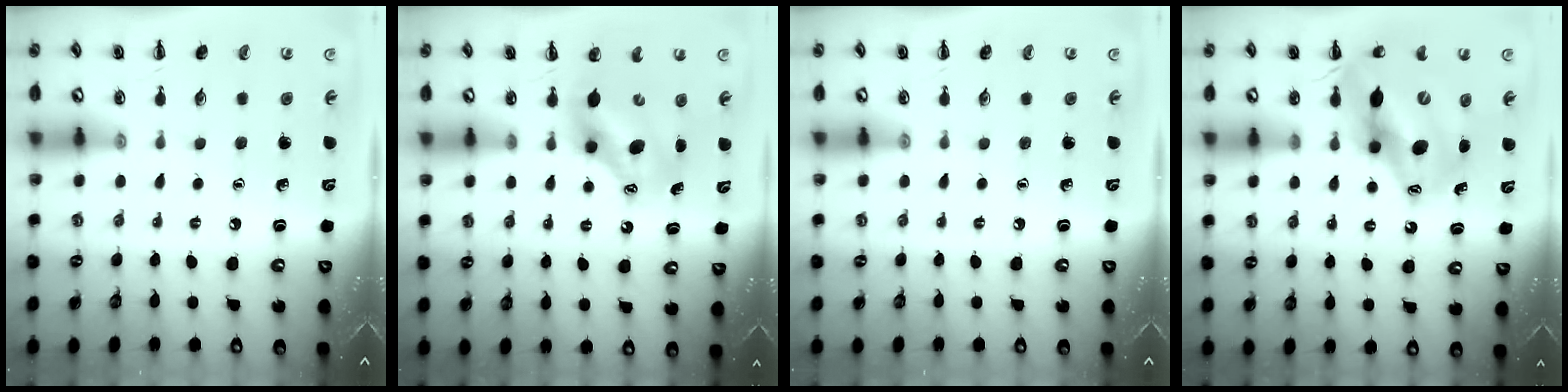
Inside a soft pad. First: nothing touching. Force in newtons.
{"total": 7.4, "press": 7.2, "slide": 1.5}
{"total": 0.0}
{"total": 13.8, "press": 13.4, "slide": 3.4}